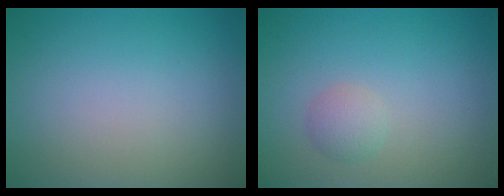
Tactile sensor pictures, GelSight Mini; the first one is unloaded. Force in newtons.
{"total": 1.4, "press": 1.4, "slide": 0.1}